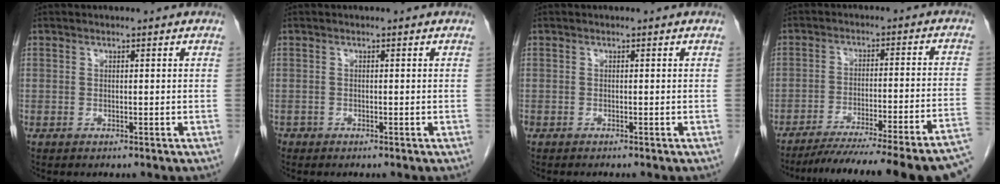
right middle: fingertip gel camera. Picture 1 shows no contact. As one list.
[{"total": 0.8, "force": [-0.6, 0.5, 0.1], "torque": [-0.006, 0.002, -0.012]}, {"total": 1.0, "force": [-0.9, 0.2, 0.3], "torque": [-0.010, -0.003, -0.015]}, {"total": 23.3, "force": [-19.3, -0.2, 13.0], "torque": [-0.113, -0.025, -0.263]}]